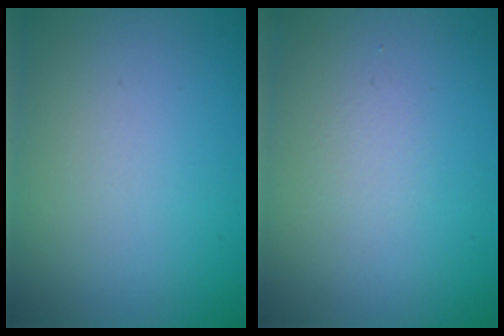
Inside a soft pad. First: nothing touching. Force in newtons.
{"total": 0.7, "press": 0.7, "slide": 0.0}